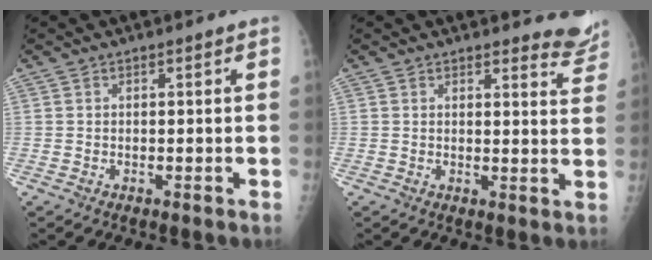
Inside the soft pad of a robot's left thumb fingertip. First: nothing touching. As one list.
[{"total": 6.0, "force": [5.8, 1.4, 0.5], "torque": [0.023, -0.047, 0.046]}]